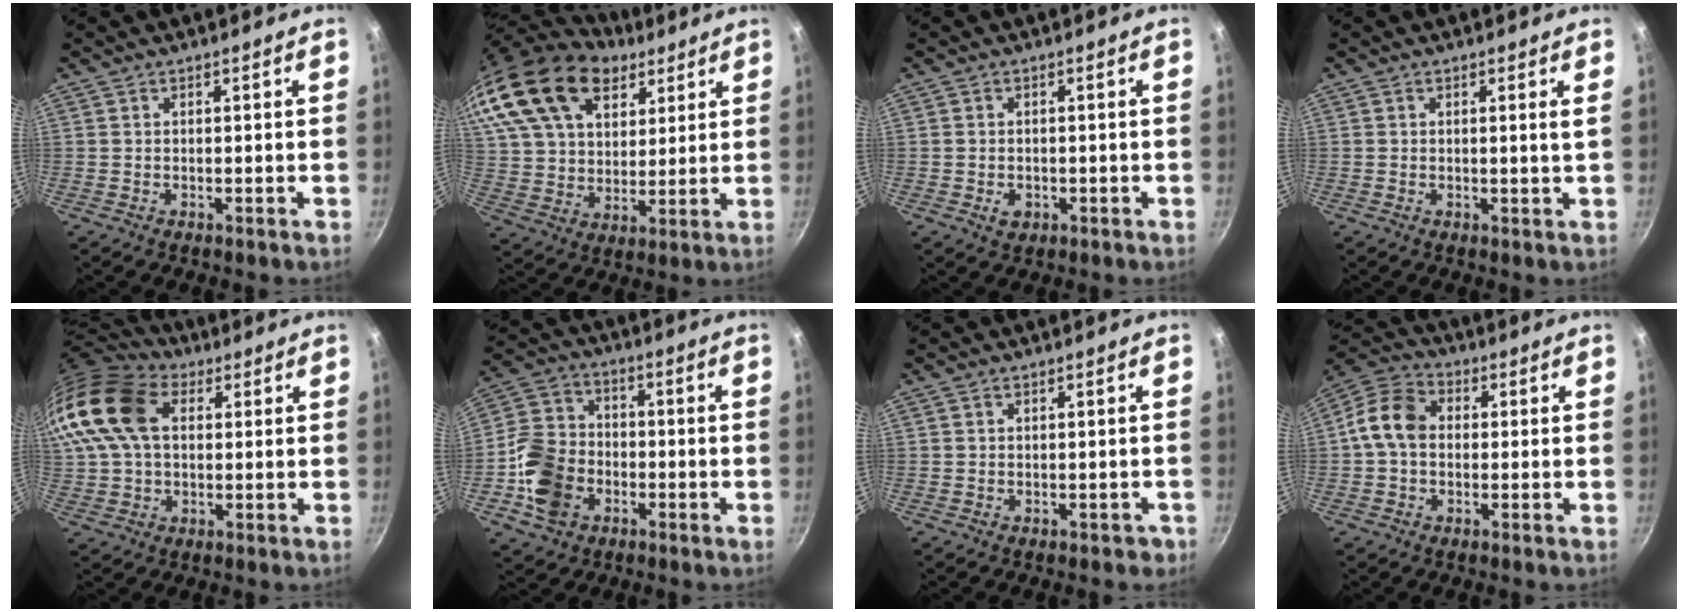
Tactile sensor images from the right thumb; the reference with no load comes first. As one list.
[{"total": 22.6, "force": [14.1, 13.1, 11.9], "torque": [-0.207, -0.022, 0.263]}, {"total": 2.5, "force": [-0.8, 1.9, 1.4], "torque": [-0.020, 0.003, -0.008]}, {"total": 1.3, "force": [0.4, -0.3, 1.2], "torque": [-0.019, -0.010, 0.004]}, {"total": 18.5, "force": [4.5, 12.6, 12.8], "torque": [-0.262, 0.021, 0.069]}, {"total": 13.1, "force": [-4.1, 10.2, 7.2], "torque": [-0.119, 0.029, -0.088]}, {"total": 1.7, "force": [-0.4, 1.3, 0.9], "torque": [0.003, 0.016, 0.009]}, {"total": 9.1, "force": [0.2, 7.0, 5.9], "torque": [-0.089, 0.024, -0.017]}]